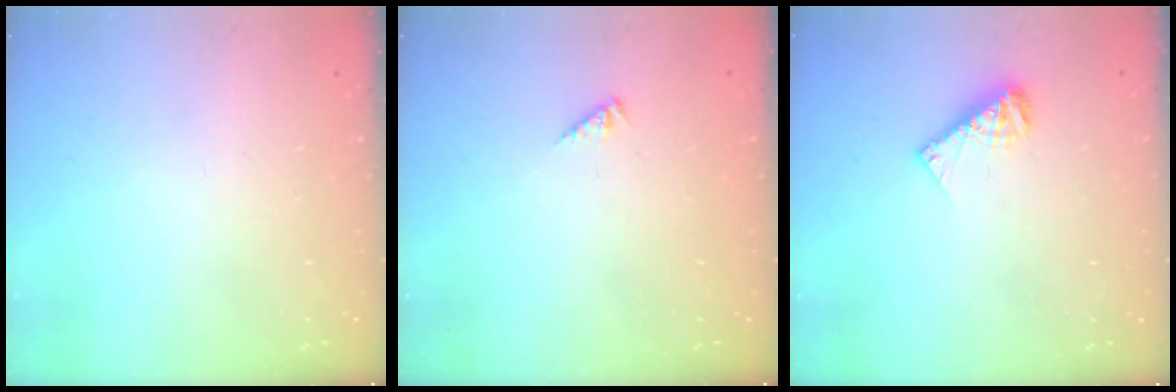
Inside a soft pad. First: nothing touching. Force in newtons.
{"total": 1.0, "press": 1.0, "slide": 0.3}
{"total": 6.6, "press": 6.5, "slide": 0.5}